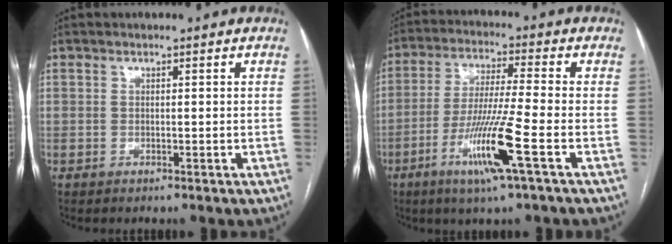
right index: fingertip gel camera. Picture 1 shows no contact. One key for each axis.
{"total": 11.4, "fx": -4.7, "fy": -1.1, "fz": 10.3, "tx": -0.205, "ty": -0.022, "tz": -0.093}